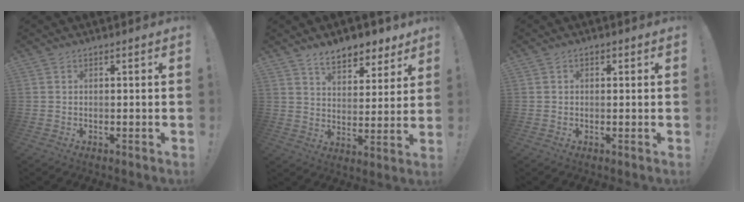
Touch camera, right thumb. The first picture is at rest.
{"total": 9.5, "force": [7.3, 4.6, 4.0], "torque": [-0.051, -0.051, 0.132]}
{"total": 1.2, "force": [0.0, 1.0, 0.6], "torque": [-0.003, 0.002, -0.003]}